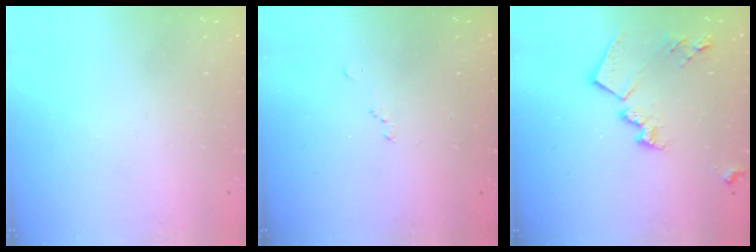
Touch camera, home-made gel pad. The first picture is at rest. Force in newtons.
{"total": 8.0, "press": 7.9, "slide": 1.0}
{"total": 16.0, "press": 16.0, "slide": 0.9}